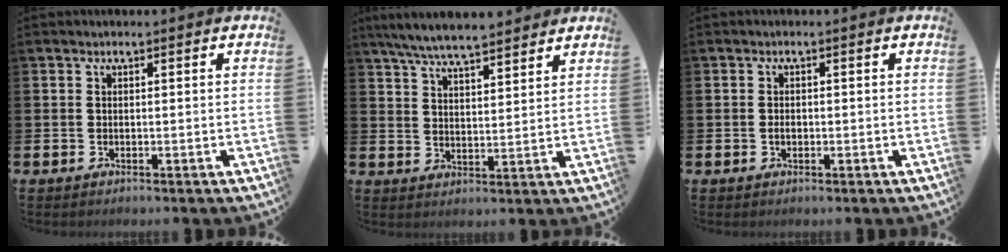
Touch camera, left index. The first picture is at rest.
{"total": 6.7, "force": [6.4, 0.7, 2.0], "torque": [-0.064, -0.025, 0.116]}
{"total": 1.0, "force": [-0.2, 0.7, 0.7], "torque": [-0.015, 0.006, -0.005]}